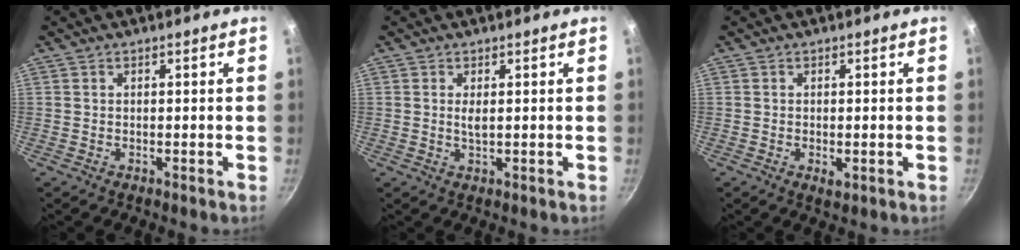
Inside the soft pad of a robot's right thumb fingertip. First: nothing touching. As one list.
[{"total": 1.7, "force": [0.4, 0.6, 1.5], "torque": [-0.031, -0.002, 0.008]}, {"total": 2.0, "force": [-0.5, 0.9, 1.7], "torque": [-0.026, -0.006, -0.005]}]